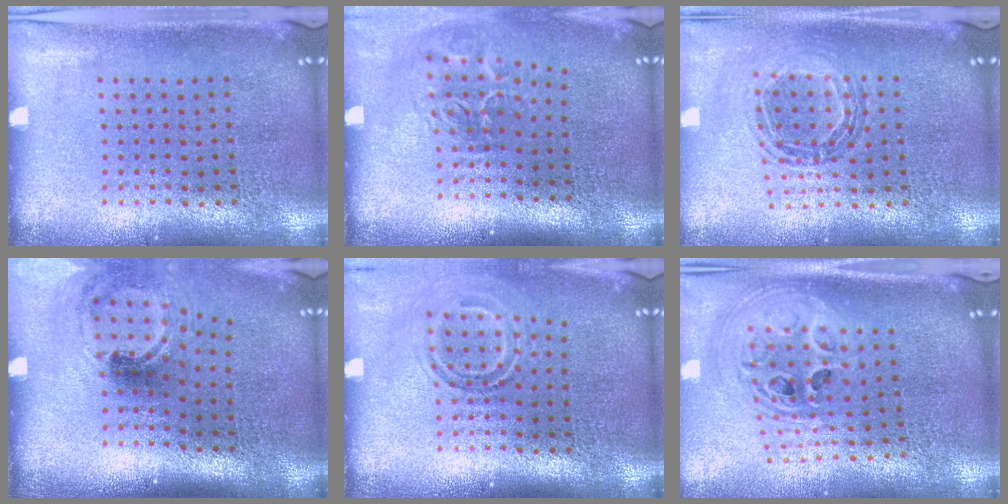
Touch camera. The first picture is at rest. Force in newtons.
{"total": 2.1, "press": 1.3, "slide": 1.6}
{"total": 0.8, "press": 0.8, "slide": 0.1}
{"total": 1.5, "press": 1.2, "slide": 1.0}
{"total": 1.7, "press": 1.1, "slide": 1.3}
{"total": 2.3, "press": 1.8, "slide": 1.6}